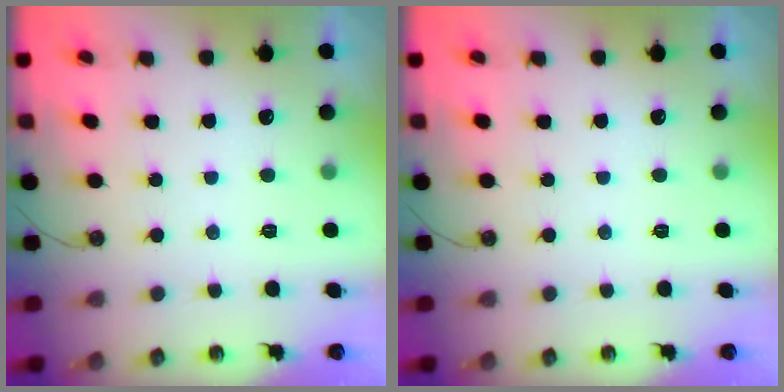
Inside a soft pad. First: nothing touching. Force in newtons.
{"total": 0.0}